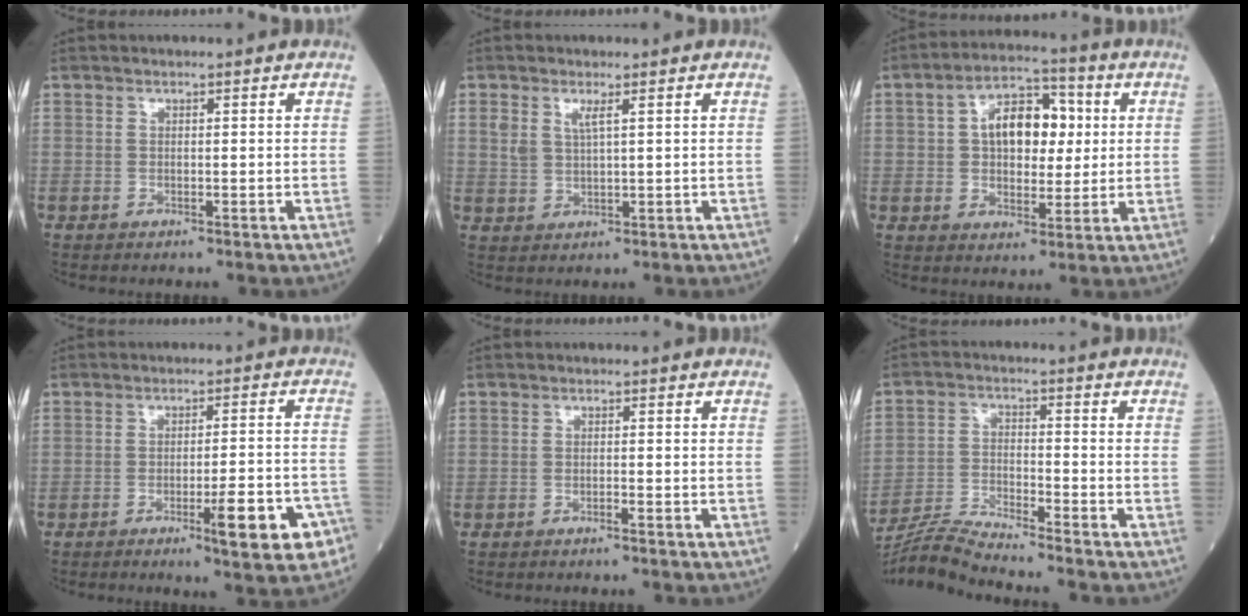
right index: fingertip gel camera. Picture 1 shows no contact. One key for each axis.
{"total": 3.0, "fx": 1.6, "fy": 0.9, "fz": 2.4, "tx": -0.060, "ty": 0.008, "tz": 0.037}
{"total": 10.3, "fx": 2.0, "fy": 5.6, "fz": 8.4, "tx": -0.139, "ty": 0.028, "tz": 0.031}
{"total": 8.9, "fx": -4.3, "fy": 0.9, "fz": 7.7, "tx": -0.102, "ty": 0.000, "tz": -0.051}
{"total": 0.6, "fx": -0.3, "fy": -0.1, "fz": 0.5, "tx": -0.013, "ty": 0.001, "tz": -0.005}
{"total": 7.6, "fx": -7.2, "fy": -1.9, "fz": 1.6, "tx": -0.039, "ty": -0.015, "tz": -0.140}